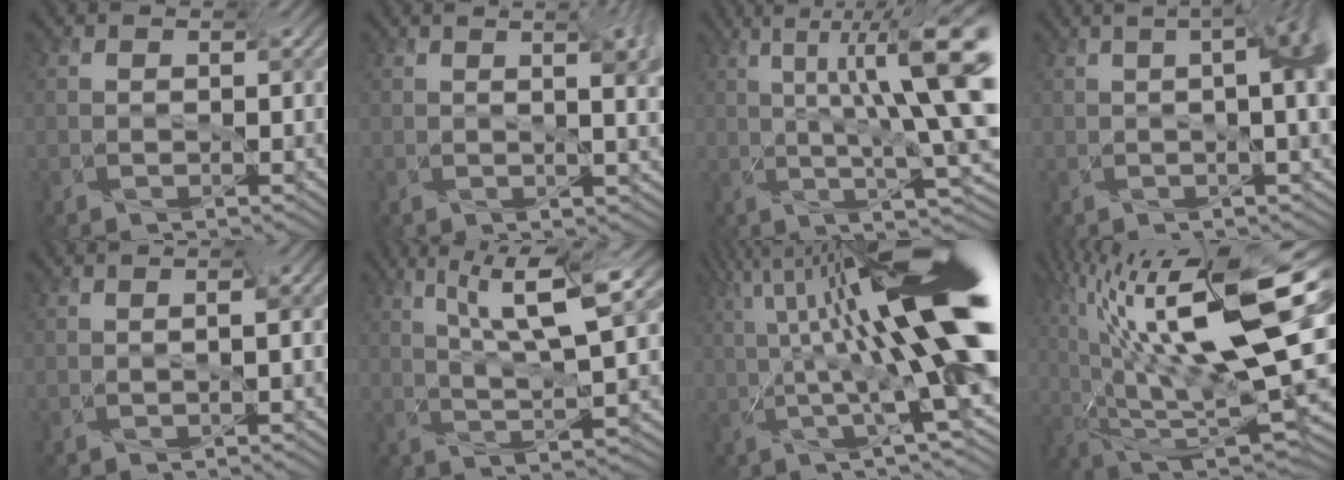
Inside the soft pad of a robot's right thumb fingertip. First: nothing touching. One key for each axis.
{"total": 9.5, "fx": 3.5, "fy": 3.5, "fz": 8.0, "tx": -0.080, "ty": 0.040, "tz": 0.036}
{"total": 13.9, "fx": 2.1, "fy": 4.0, "fz": 13.1, "tx": -0.196, "ty": 0.029, "tz": 0.039}
{"total": 10.9, "fx": 2.3, "fy": 3.7, "fz": 10.0, "tx": -0.098, "ty": 0.051, "tz": 0.023}
{"total": 2.0, "fx": -0.5, "fy": 0.1, "fz": 1.9, "tx": -0.020, "ty": 0.010, "tz": -0.011}
{"total": 9.7, "fx": 3.4, "fy": 2.7, "fz": 8.7, "tx": -0.156, "ty": 0.011, "tz": 0.053}
{"total": 16.8, "fx": 3.2, "fy": 3.0, "fz": 16.2, "tx": -0.265, "ty": 0.037, "tz": 0.067}
{"total": 17.9, "fx": 3.3, "fy": 6.2, "fz": 16.5, "tx": -0.303, "ty": 0.017, "tz": 0.062}